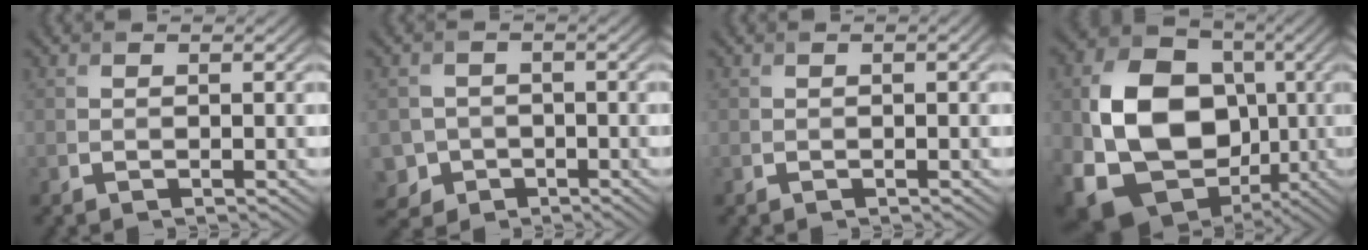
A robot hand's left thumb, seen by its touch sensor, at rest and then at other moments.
{"total": 4.6, "force": [-2.1, 3.9, 1.1], "torque": [-0.027, -0.001, -0.052]}
{"total": 1.0, "force": [0.1, 0.2, 1.0], "torque": [-0.014, 0.005, 0.003]}
{"total": 14.7, "force": [-1.9, 11.2, 9.3], "torque": [-0.188, -0.015, -0.042]}